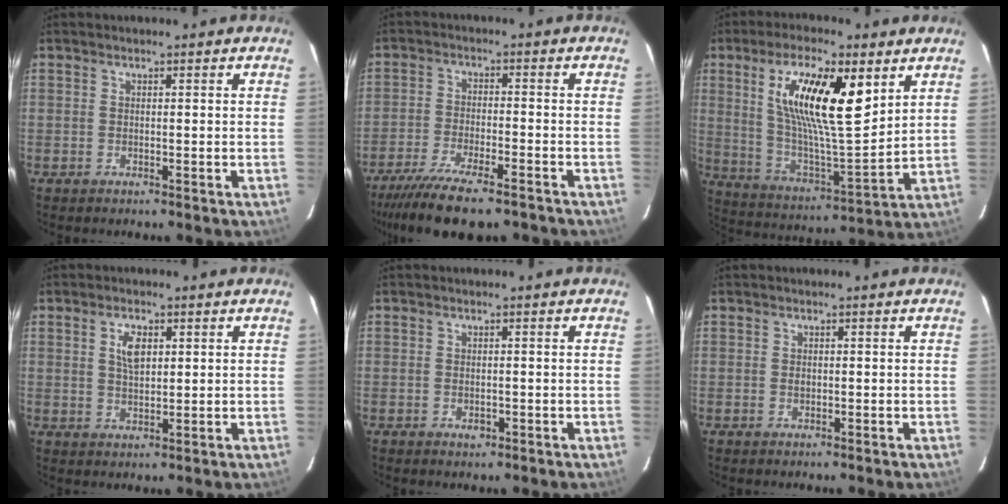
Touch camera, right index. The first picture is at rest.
{"total": 14.2, "force": [-11.4, 3.3, 7.9], "torque": [-0.172, -0.038, -0.190]}
{"total": 19.1, "force": [7.8, 5.4, 16.6], "torque": [-0.298, 0.001, 0.143]}
{"total": 4.3, "force": [1.4, 2.2, 3.4], "torque": [-0.061, 0.006, 0.028]}
{"total": 1.5, "force": [-0.6, 1.1, 0.8], "torque": [-0.012, -0.001, -0.008]}
{"total": 0.8, "force": [-0.1, 0.7, 0.5], "torque": [-0.006, 0.001, -0.001]}